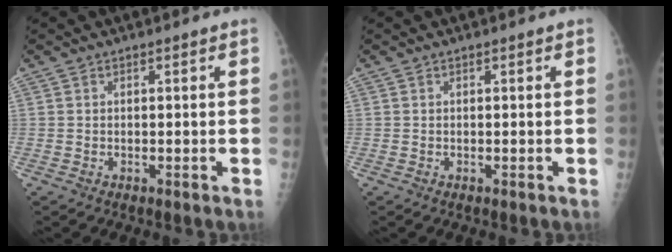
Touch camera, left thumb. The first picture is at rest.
{"total": 0.0}